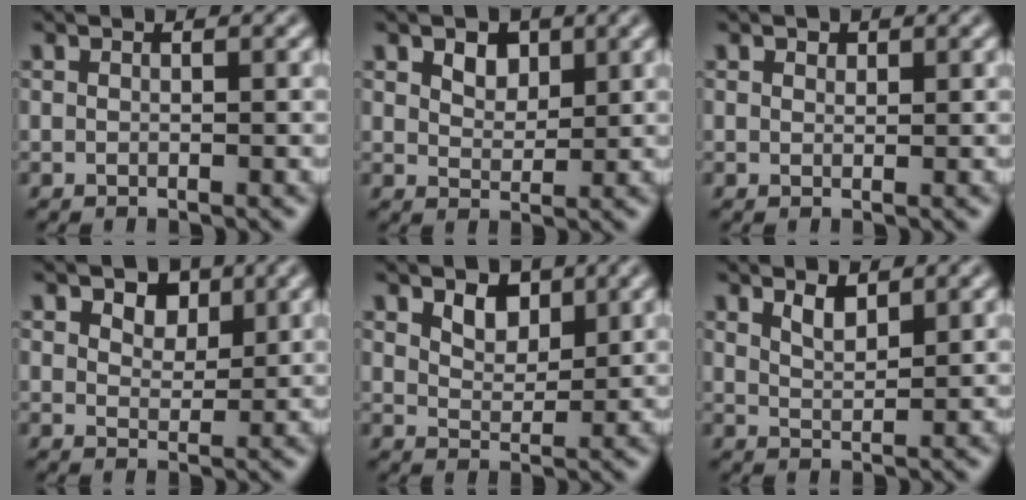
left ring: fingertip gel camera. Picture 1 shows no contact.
{"total": 2.2, "force": [1.3, 1.4, 1.2], "torque": [-0.022, -0.002, 0.021]}
{"total": 0.8, "force": [0.6, 0.4, 0.2], "torque": [-0.004, -0.001, 0.011]}
{"total": 3.1, "force": [1.8, 1.8, 1.6], "torque": [-0.030, 0.001, 0.019]}
{"total": 2.7, "force": [1.7, 1.5, 1.4], "torque": [-0.031, -0.004, 0.029]}
{"total": 1.9, "force": [1.4, 0.6, 1.2], "torque": [-0.023, -0.003, 0.029]}